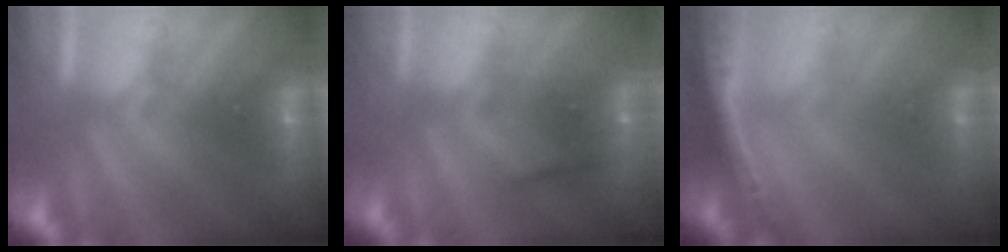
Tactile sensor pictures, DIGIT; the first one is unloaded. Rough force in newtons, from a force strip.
{"total": 2.4}
{"total": 1.3}